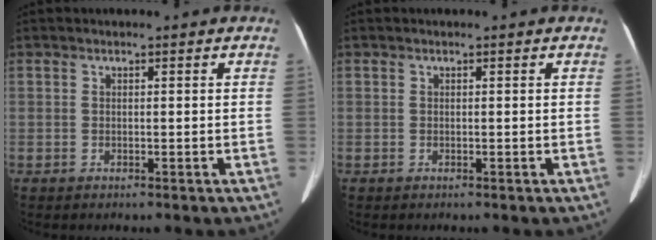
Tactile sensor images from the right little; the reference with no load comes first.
{"total": 0.0}